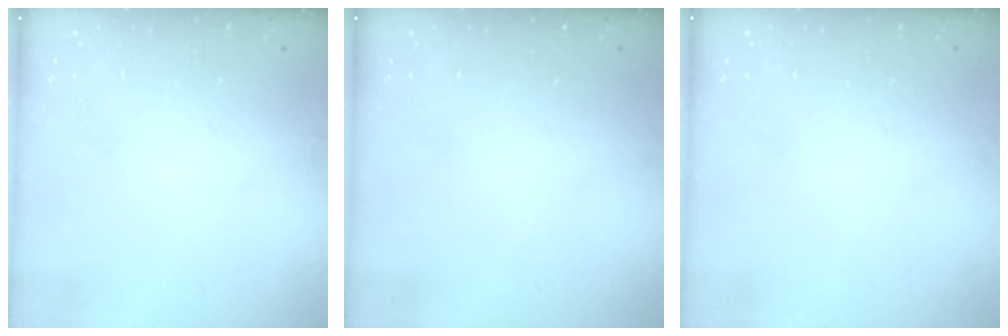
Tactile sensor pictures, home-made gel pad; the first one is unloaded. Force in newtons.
{"total": 0.0}
{"total": 0.0}